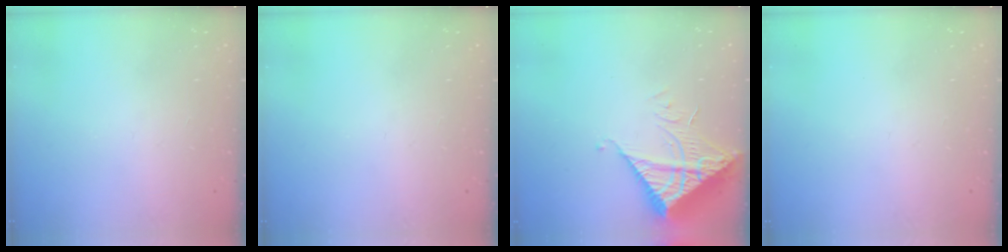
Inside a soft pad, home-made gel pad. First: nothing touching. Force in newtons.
{"total": 0.0}
{"total": 9.1, "press": 9.1, "slide": 0.9}
{"total": 0.0}